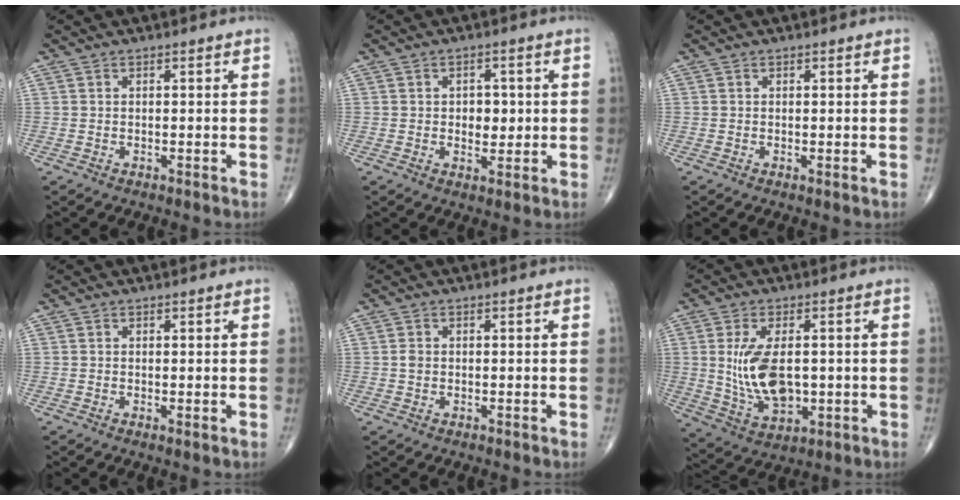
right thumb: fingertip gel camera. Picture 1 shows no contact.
{"total": 4.2, "force": [0.3, 2.9, 3.0], "torque": [-0.021, -0.001, 0.007]}
{"total": 0.0}
{"total": 0.5, "force": [0.0, 0.2, 0.5], "torque": [-0.012, -0.004, -0.002]}
{"total": 1.1, "force": [-0.1, 0.9, 0.6], "torque": [-0.010, 0.001, -0.001]}
{"total": 11.5, "force": [0.5, 6.3, 9.6], "torque": [-0.177, -0.012, 0.024]}